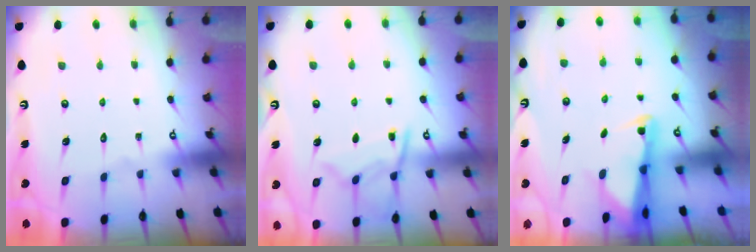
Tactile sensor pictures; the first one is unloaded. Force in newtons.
{"total": 10.2, "press": 10.2, "slide": 1.1}
{"total": 2.5, "press": 2.4, "slide": 0.5}